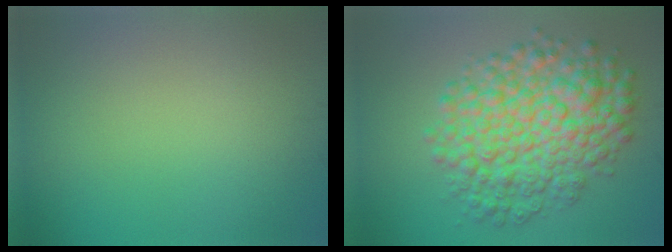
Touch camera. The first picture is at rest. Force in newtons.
{"total": 8.8, "press": 8.8, "slide": 0.1}